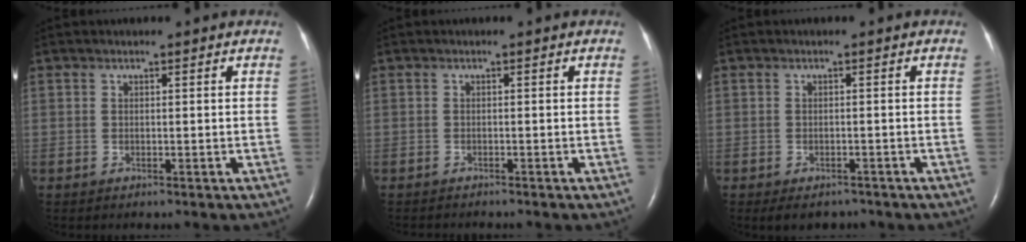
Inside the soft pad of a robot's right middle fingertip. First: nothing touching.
{"total": 2.8, "force": [-2.6, 0.5, 0.9], "torque": [-0.014, -0.005, -0.031]}
{"total": 4.1, "force": [-3.3, 2.0, 1.5], "torque": [-0.012, -0.002, -0.043]}